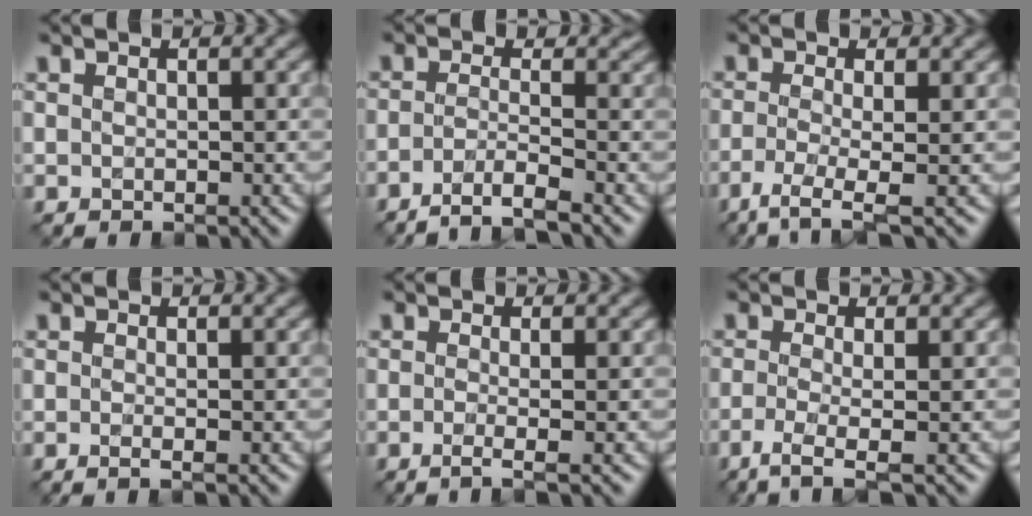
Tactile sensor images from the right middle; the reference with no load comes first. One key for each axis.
{"total": 3.3, "fx": -2.2, "fy": 0.7, "fz": 2.4, "tx": -0.040, "ty": 0.001, "tz": -0.056}
{"total": 3.9, "fx": -1.8, "fy": 0.8, "fz": 3.4, "tx": -0.064, "ty": -0.012, "tz": -0.046}
{"total": 1.7, "fx": -0.3, "fy": 0.7, "fz": 1.5, "tx": -0.015, "ty": -0.009, "tz": -0.020}
{"total": 2.6, "fx": -0.7, "fy": 0.9, "fz": 2.3, "tx": -0.025, "ty": -0.008, "tz": -0.023}
{"total": 3.5, "fx": -1.6, "fy": 0.8, "fz": 3.0, "tx": -0.054, "ty": -0.010, "tz": -0.041}